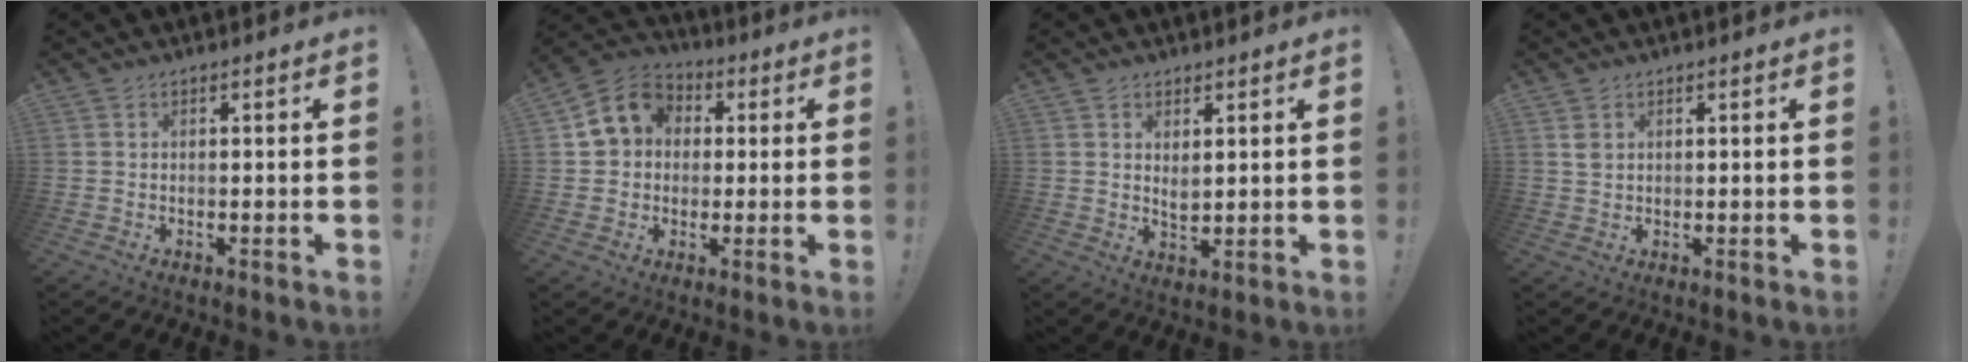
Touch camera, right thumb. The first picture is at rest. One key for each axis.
{"total": 10.7, "fx": 2.5, "fy": 9.3, "fz": 4.7, "tx": -0.067, "ty": 0.006, "tz": 0.054}
{"total": 3.2, "fx": 2.0, "fy": 1.4, "fz": 2.0, "tx": -0.028, "ty": -0.017, "tz": 0.035}
{"total": 2.3, "fx": 1.1, "fy": 1.5, "fz": 1.3, "tx": -0.014, "ty": -0.003, "tz": 0.017}